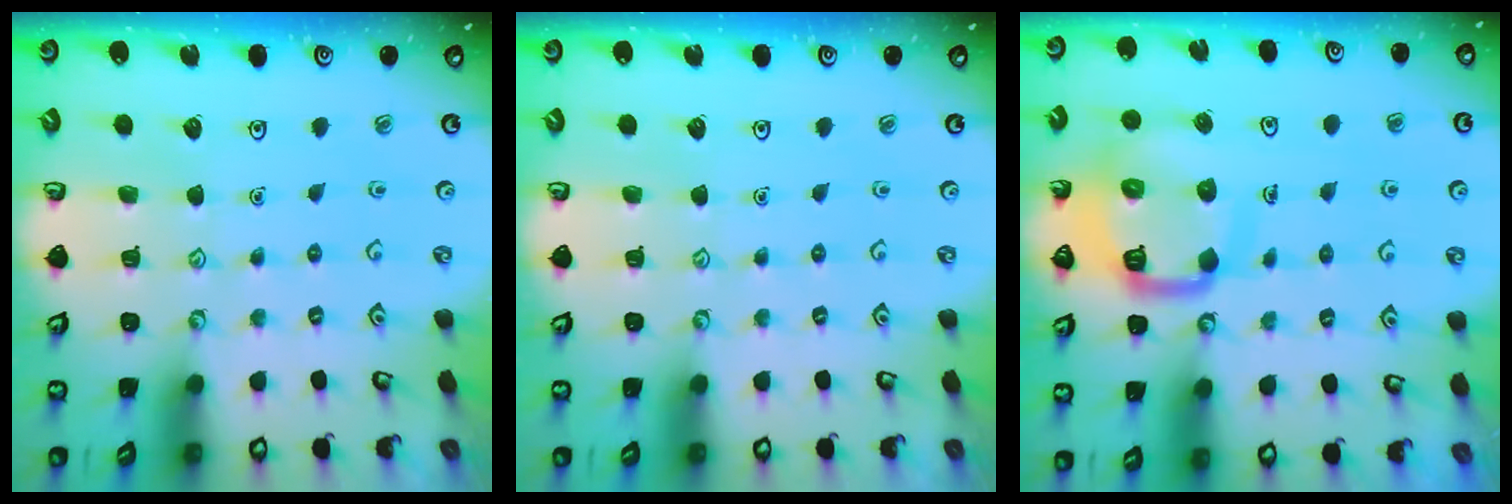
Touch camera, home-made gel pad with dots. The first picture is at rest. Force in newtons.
{"total": 0.0}
{"total": 13.0, "press": 13.0, "slide": 1.4}